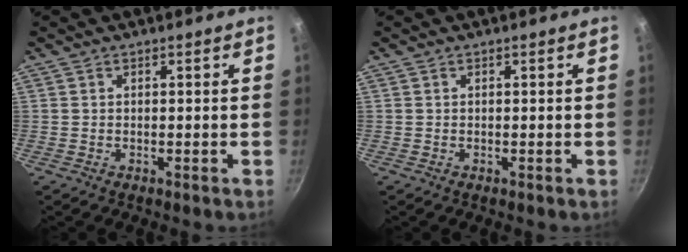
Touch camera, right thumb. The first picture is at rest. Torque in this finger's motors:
{"motor_torque": [0.00, 0.00, -0.01, 0.01, 0.01]}